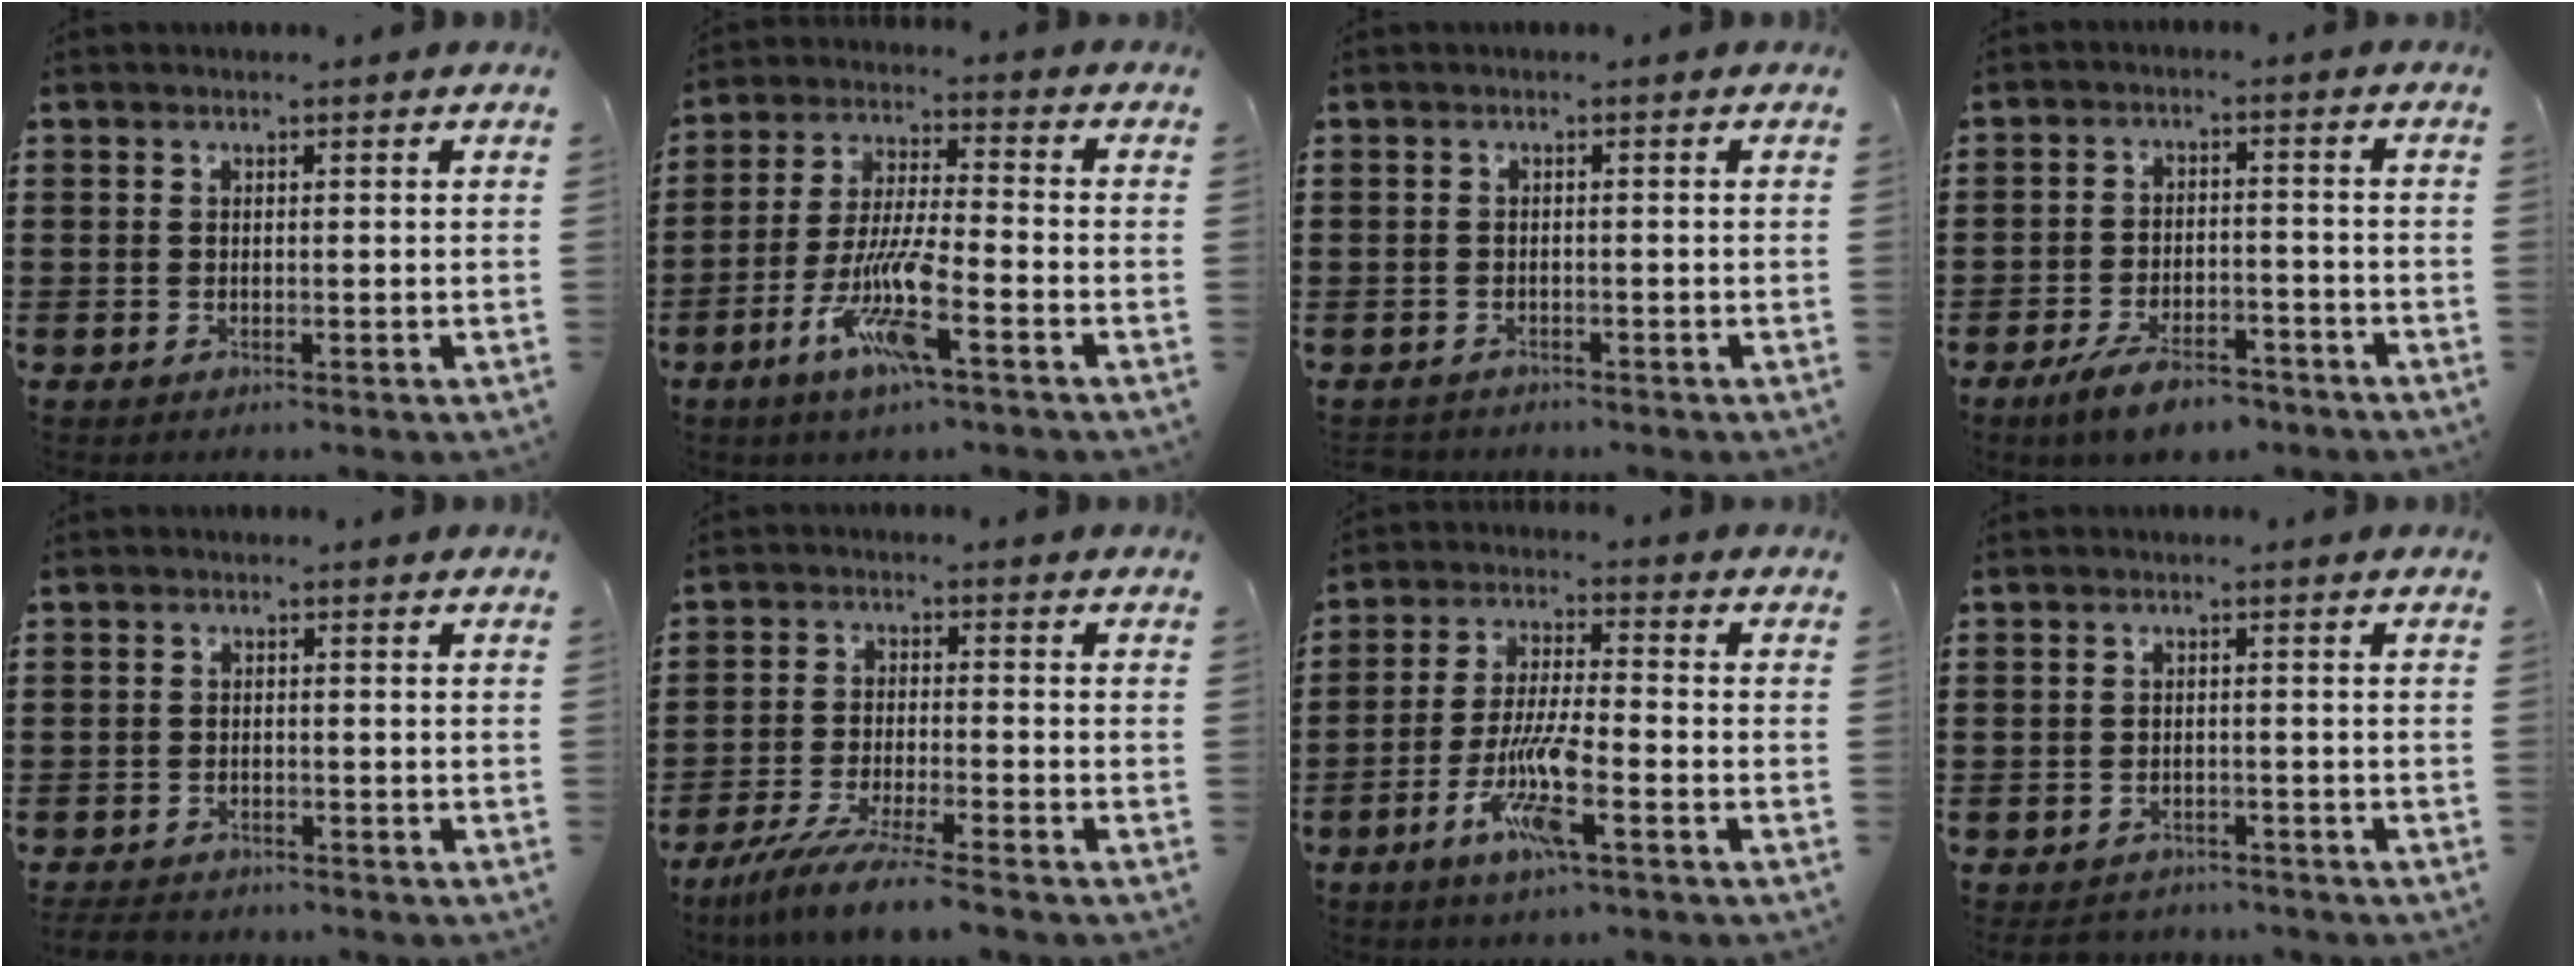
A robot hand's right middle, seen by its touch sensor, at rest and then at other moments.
{"total": 10.0, "force": [-5.0, 1.8, 8.4], "torque": [-0.180, -0.005, -0.098]}
{"total": 0.9, "force": [-0.9, 0.2, 0.0], "torque": [-0.004, 0.000, -0.019]}
{"total": 6.2, "force": [-5.1, 1.7, 3.0], "torque": [-0.064, 0.003, -0.099]}
{"total": 2.4, "force": [-2.3, 0.6, 0.2], "torque": [-0.014, -0.002, -0.054]}
{"total": 6.3, "force": [-5.6, -0.6, 2.9], "torque": [-0.063, -0.020, -0.107]}
{"total": 8.8, "force": [-4.2, 1.7, 7.6], "torque": [-0.160, -0.006, -0.081]}
{"total": 2.2, "force": [-2.1, 0.7, -0.2], "torque": [-0.003, 0.002, -0.048]}